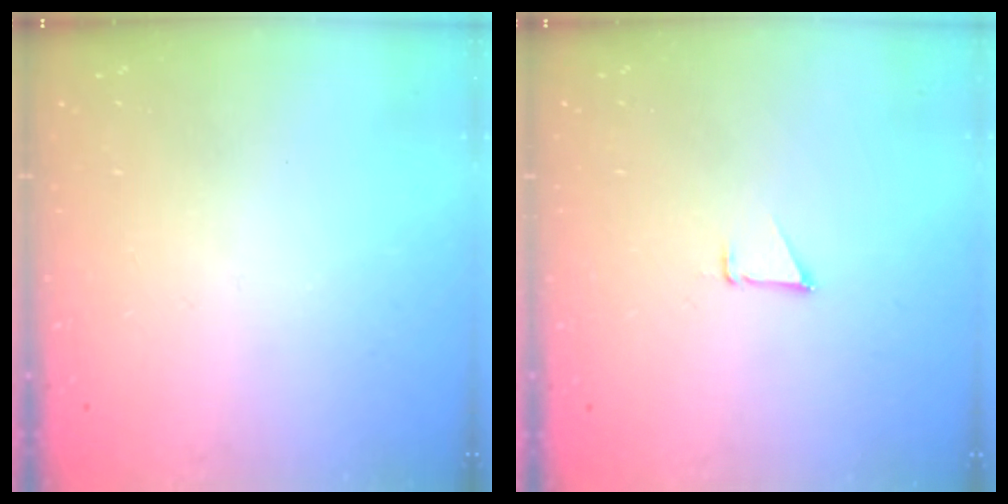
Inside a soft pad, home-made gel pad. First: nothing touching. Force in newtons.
{"total": 0.8, "press": 0.8, "slide": 0.1}